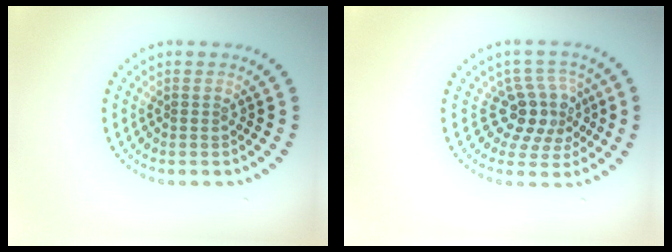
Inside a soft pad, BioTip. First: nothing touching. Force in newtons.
{"total": 3.9, "press": 3.3, "slide": 2.0}